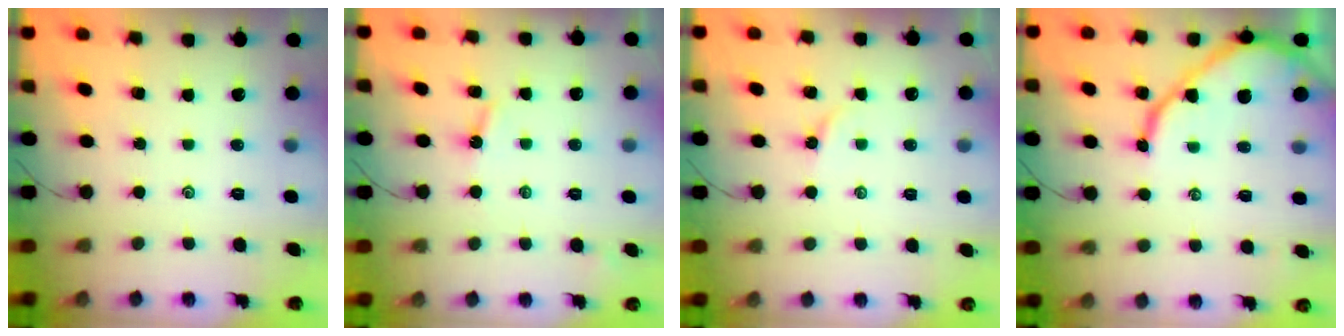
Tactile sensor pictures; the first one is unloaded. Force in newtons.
{"total": 3.4, "press": 3.4, "slide": 0.4}
{"total": 3.5, "press": 3.4, "slide": 0.4}
{"total": 10.1, "press": 10.0, "slide": 1.0}